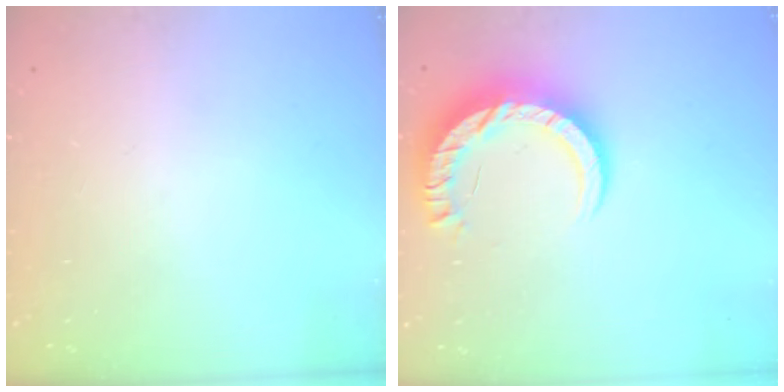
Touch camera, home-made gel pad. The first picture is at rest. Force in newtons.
{"total": 11.9, "press": 11.8, "slide": 0.9}